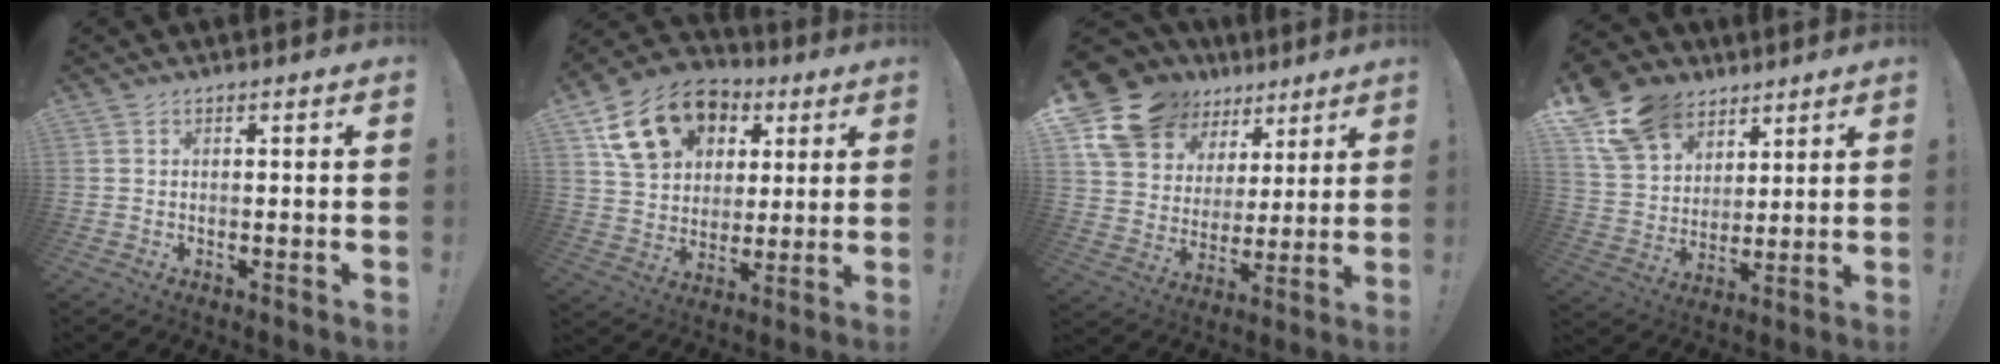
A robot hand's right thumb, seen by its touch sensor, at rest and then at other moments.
{"total": 17.5, "force": [8.9, 12.5, 8.4], "torque": [-0.133, -0.034, 0.170]}
{"total": 18.0, "force": [11.7, 12.0, 6.6], "torque": [-0.119, -0.066, 0.238]}
{"total": 17.0, "force": [10.4, 11.9, 6.3], "torque": [-0.115, -0.055, 0.206]}